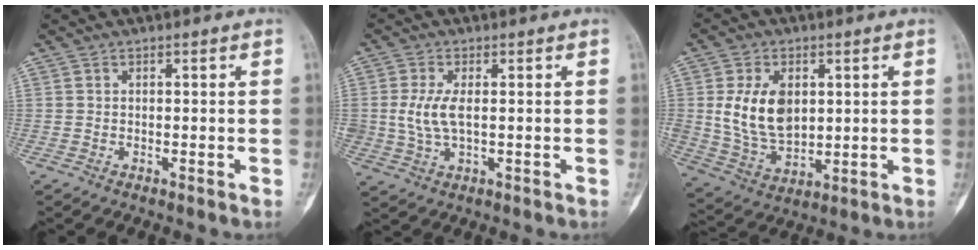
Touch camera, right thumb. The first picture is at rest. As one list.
[{"total": 5.7, "force": [0.4, 2.7, 5.0], "torque": [-0.117, -0.002, 0.010]}, {"total": 12.8, "force": [2.3, 8.4, 9.5], "torque": [-0.155, -0.014, 0.056]}]